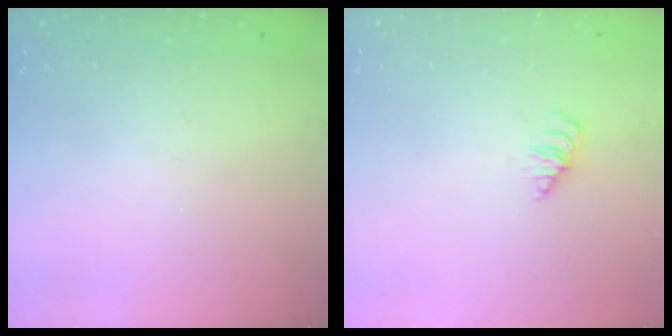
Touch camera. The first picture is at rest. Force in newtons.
{"total": 1.4, "press": 1.4, "slide": 0.3}